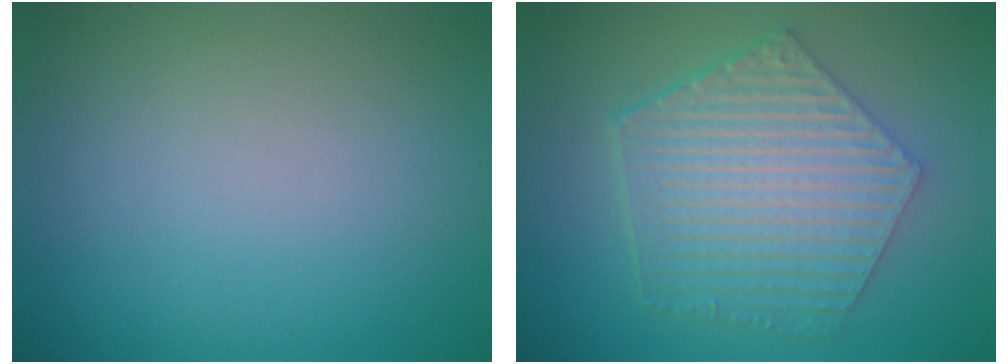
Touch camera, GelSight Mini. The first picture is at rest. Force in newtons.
{"total": 6.5, "press": 4.9, "slide": 4.3}